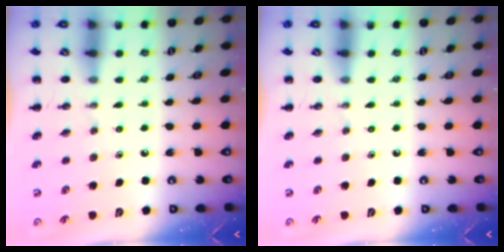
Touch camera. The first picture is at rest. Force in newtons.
{"total": 0.0}